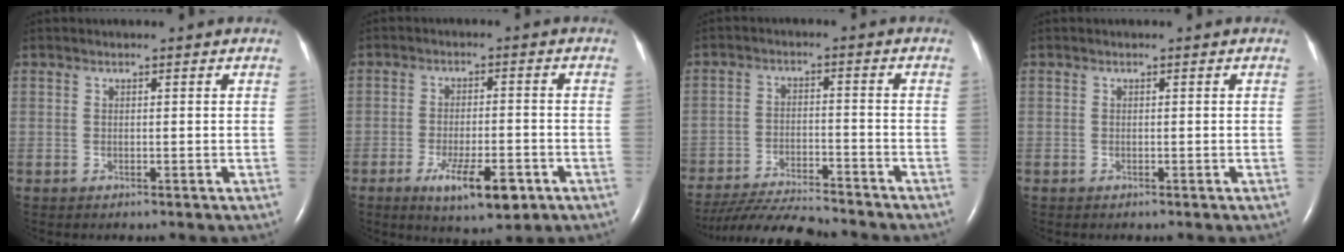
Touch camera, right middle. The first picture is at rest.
{"total": 8.4, "force": [-4.3, 2.2, 6.9], "torque": [-0.118, -0.012, -0.061]}
{"total": 13.3, "force": [-12.4, 1.1, 4.4], "torque": [-0.074, -0.016, -0.199]}
{"total": 0.0}